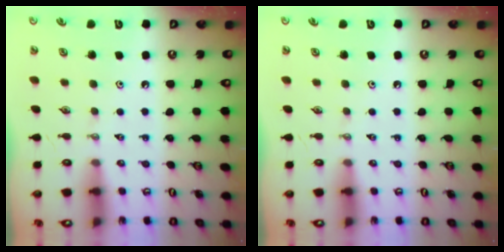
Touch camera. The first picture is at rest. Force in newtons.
{"total": 0.0}